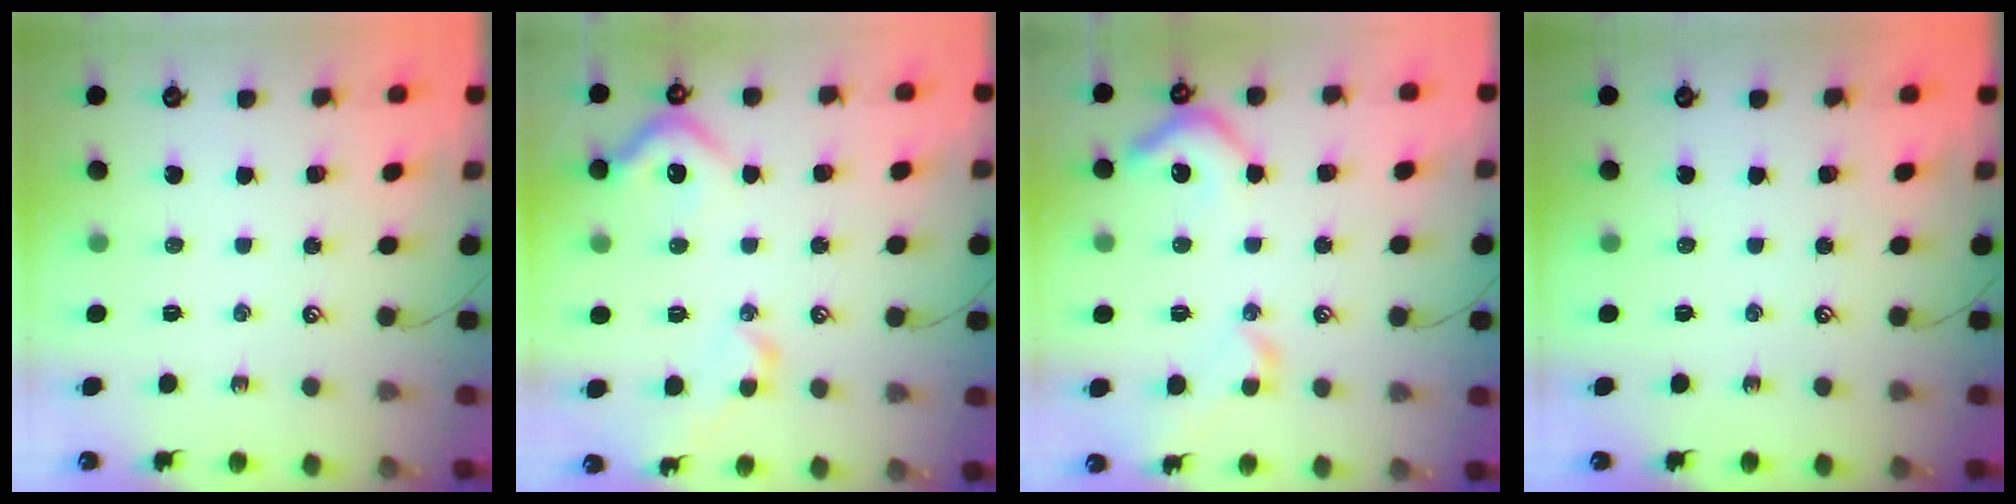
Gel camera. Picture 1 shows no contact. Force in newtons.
{"total": 7.9, "press": 7.7, "slide": 1.5}
{"total": 7.9, "press": 7.8, "slide": 1.1}
{"total": 0.0}